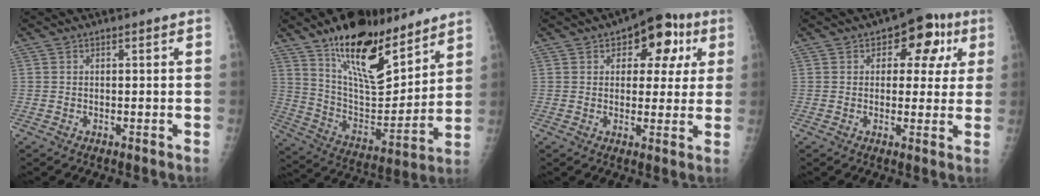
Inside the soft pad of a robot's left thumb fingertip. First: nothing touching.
{"total": 21.5, "force": [14.6, 8.4, 13.3], "torque": [-0.168, -0.089, 0.255]}
{"total": 11.2, "force": [4.3, 6.8, 7.7], "torque": [-0.043, 0.005, 0.049]}
{"total": 9.6, "force": [3.3, 6.2, 6.5], "torque": [-0.026, 0.007, 0.033]}